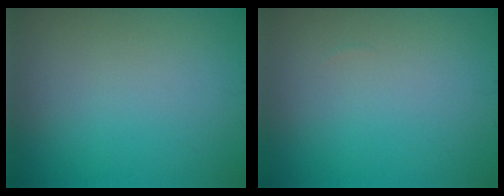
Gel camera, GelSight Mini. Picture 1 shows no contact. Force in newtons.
{"total": 0.0}